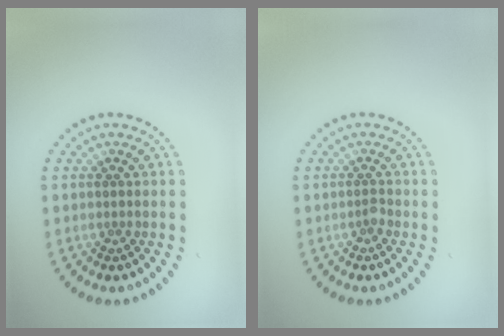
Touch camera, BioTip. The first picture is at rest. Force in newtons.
{"total": 0.7, "press": 0.5, "slide": 0.6}